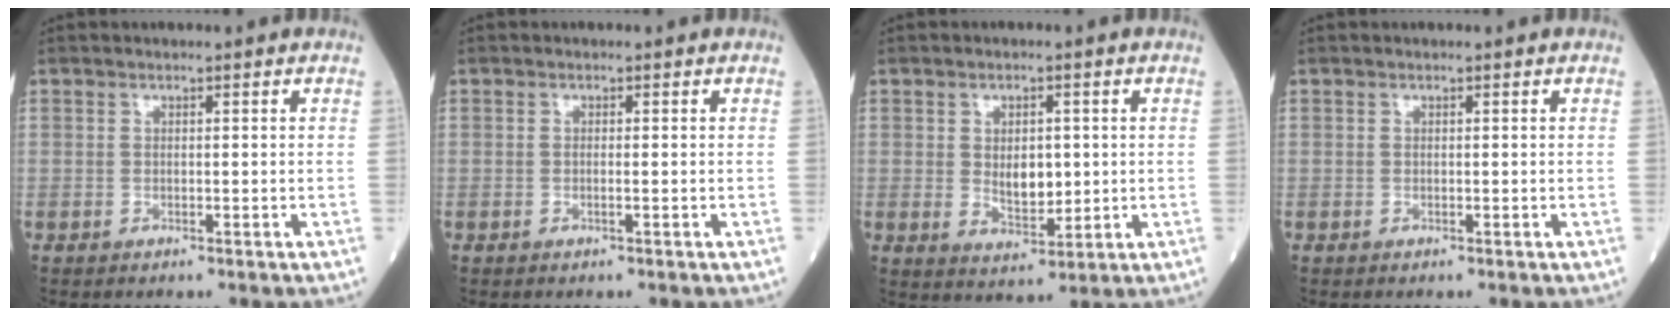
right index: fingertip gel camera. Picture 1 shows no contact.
{"total": 0.8, "force": [-0.1, 0.0, 0.7], "torque": [-0.018, -0.002, -0.002]}
{"total": 5.2, "force": [0.4, 2.7, 4.4], "torque": [-0.072, -0.007, 0.015]}
{"total": 0.0}